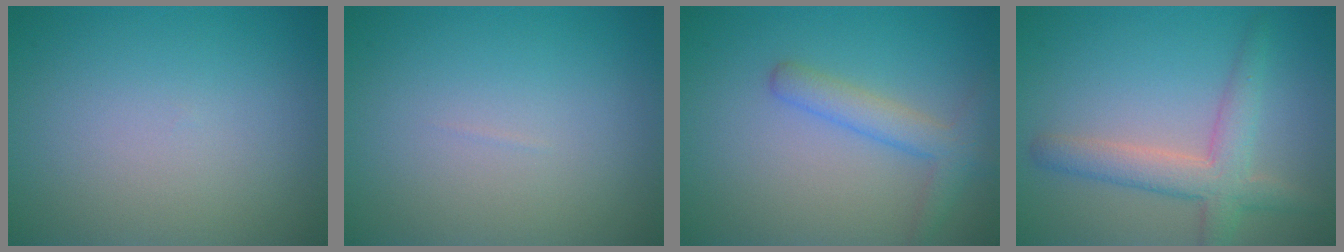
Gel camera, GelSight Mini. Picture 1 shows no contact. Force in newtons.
{"total": 0.0}
{"total": 2.9, "press": 2.9, "slide": 0.2}
{"total": 4.1, "press": 4.1, "slide": 0.2}